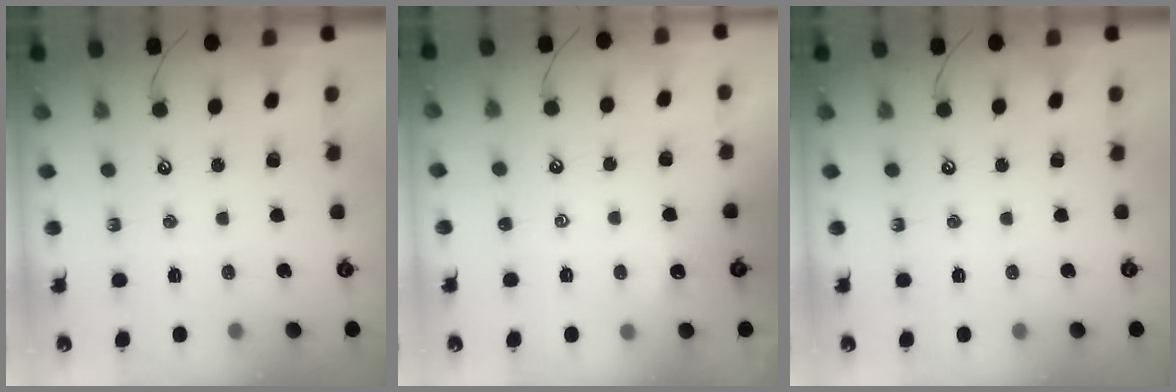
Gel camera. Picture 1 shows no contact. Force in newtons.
{"total": 0.5, "press": 0.4, "slide": 0.3}
{"total": 0.0}